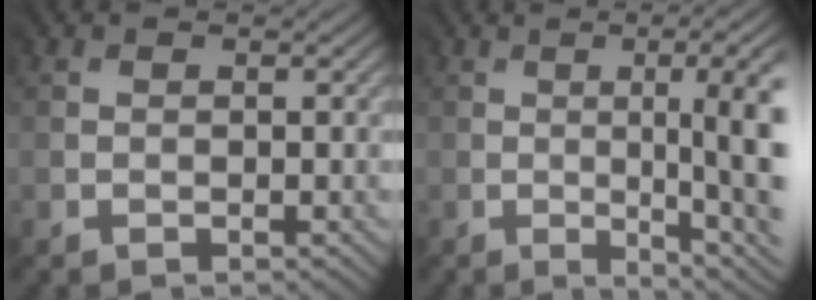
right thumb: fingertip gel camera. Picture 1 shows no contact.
{"total": 10.9, "force": [-0.8, 2.5, 10.6], "torque": [-0.109, 0.016, -0.004]}